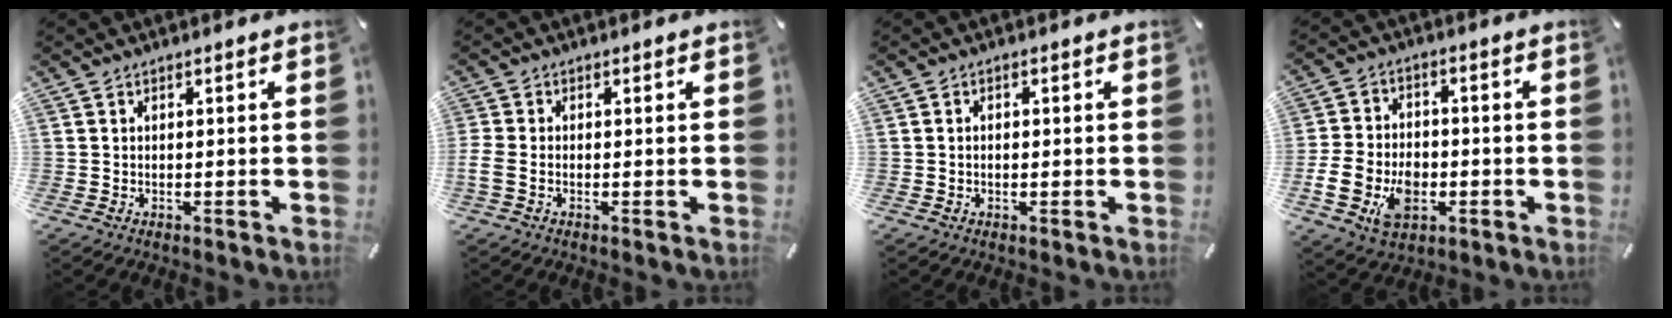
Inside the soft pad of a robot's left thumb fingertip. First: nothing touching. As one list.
[{"total": 2.4, "force": [-0.5, 1.3, 2.0], "torque": [-0.040, 0.000, -0.008]}, {"total": 0.9, "force": [-0.2, 0.6, 0.6], "torque": [-0.012, 0.003, -0.005]}, {"total": 11.9, "force": [-3.4, 8.9, 7.2], "torque": [-0.147, 0.011, -0.059]}]